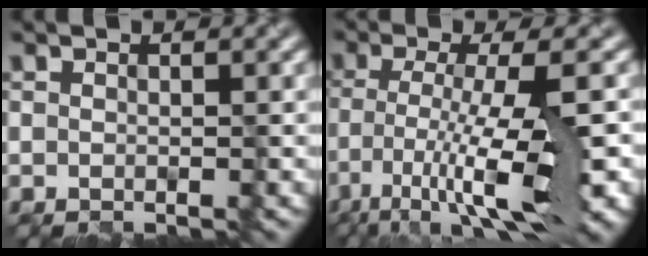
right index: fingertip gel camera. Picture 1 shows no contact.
{"total": 9.4, "force": [-4.5, 2.2, 8.0], "torque": [-0.139, -0.004, -0.080]}